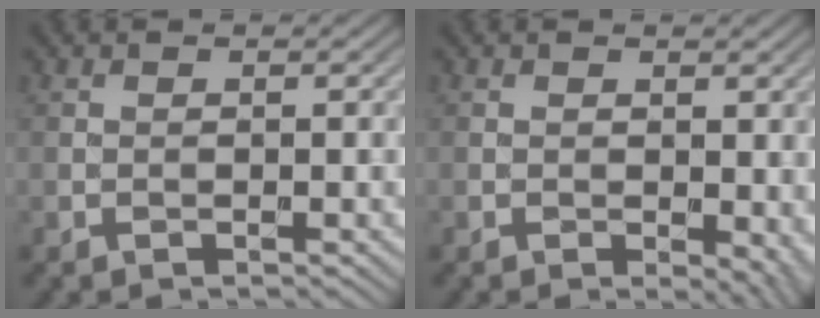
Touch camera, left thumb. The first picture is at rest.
{"total": 2.5, "force": [-0.3, 1.4, 2.0], "torque": [-0.018, -0.005, -0.002]}